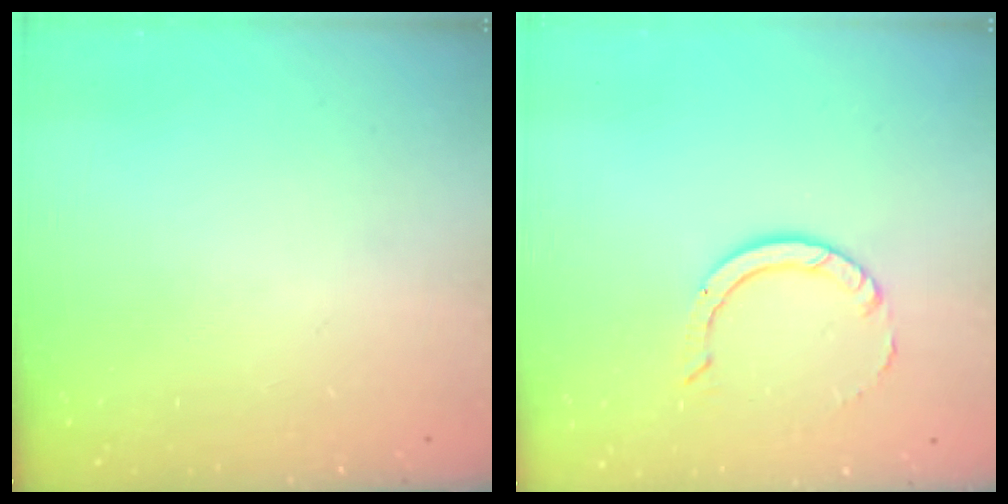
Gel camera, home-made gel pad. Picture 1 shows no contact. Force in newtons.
{"total": 5.3, "press": 5.3, "slide": 0.1}